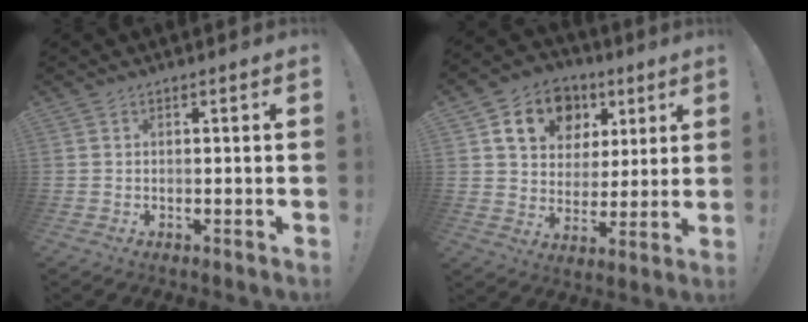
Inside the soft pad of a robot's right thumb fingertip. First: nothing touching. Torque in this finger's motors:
{"motor_torque": [1.33, 1.73, 0.38, 0.17, 0.00]}